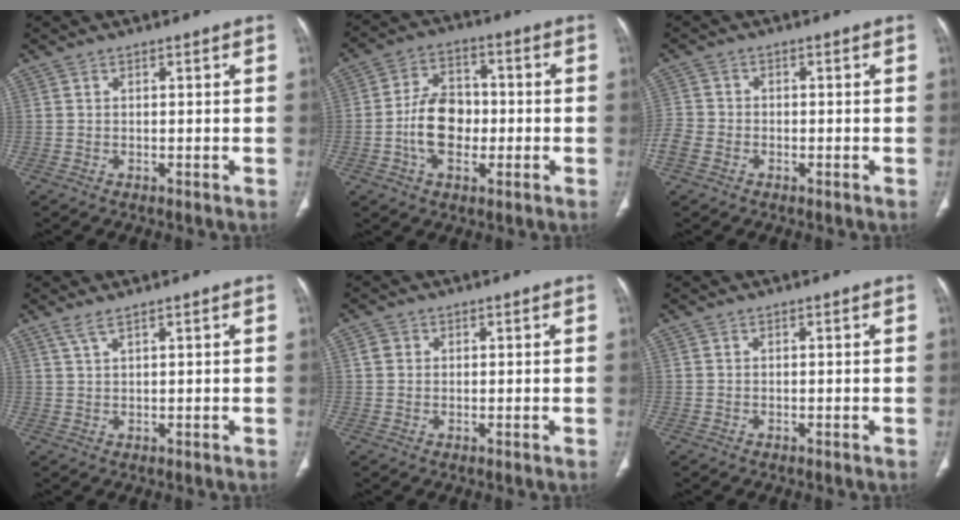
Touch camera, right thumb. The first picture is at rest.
{"total": 10.4, "force": [-2.0, 6.9, 7.5], "torque": [-0.112, 0.021, -0.041]}
{"total": 4.7, "force": [-2.2, 3.4, 2.3], "torque": [-0.056, 0.009, -0.045]}
{"total": 2.1, "force": [1.6, 0.2, 1.4], "torque": [-0.037, 0.001, 0.040]}
{"total": 1.9, "force": [0.5, 1.8, 0.7], "torque": [-0.004, 0.004, 0.007]}
{"total": 0.0}